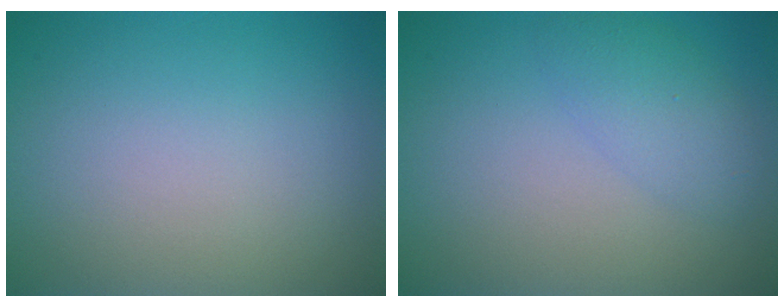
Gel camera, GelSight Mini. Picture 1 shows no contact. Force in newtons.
{"total": 2.5, "press": 2.5, "slide": 0.1}